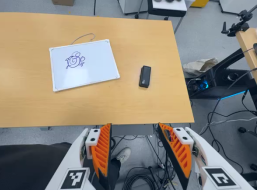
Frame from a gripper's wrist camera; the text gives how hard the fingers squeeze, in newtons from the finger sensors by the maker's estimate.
{"total": 0.0}